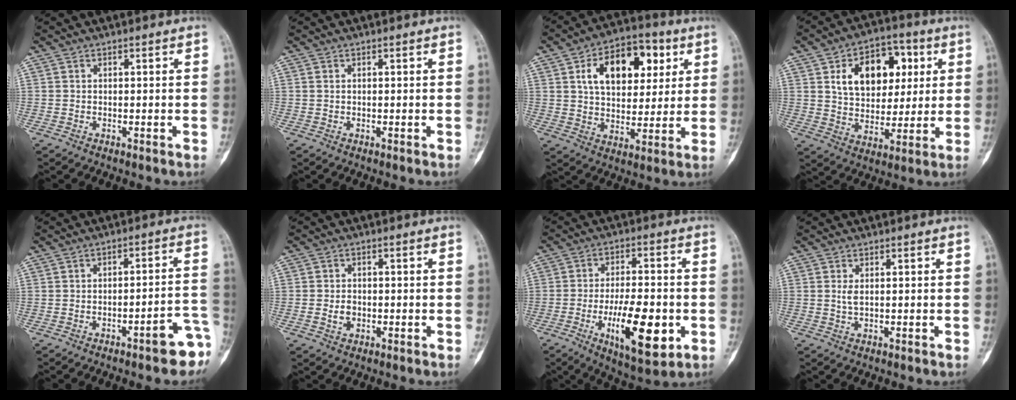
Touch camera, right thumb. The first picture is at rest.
{"total": 0.0}
{"total": 16.5, "force": [5.8, 10.0, 11.8], "torque": [-0.143, -0.001, 0.092]}
{"total": 15.9, "force": [4.9, 10.7, 10.8], "torque": [-0.121, -0.001, 0.082]}
{"total": 5.6, "force": [-3.3, 1.8, 4.1], "torque": [-0.034, 0.030, -0.034]}
{"total": 2.7, "force": [-0.6, 2.1, 1.5], "torque": [-0.023, 0.006, -0.009]}
{"total": 15.2, "force": [-4.2, 5.7, 13.5], "torque": [-0.208, 0.003, -0.059]}
{"total": 1.3, "force": [0.3, 0.4, 1.2], "torque": [-0.032, 0.000, 0.010]}